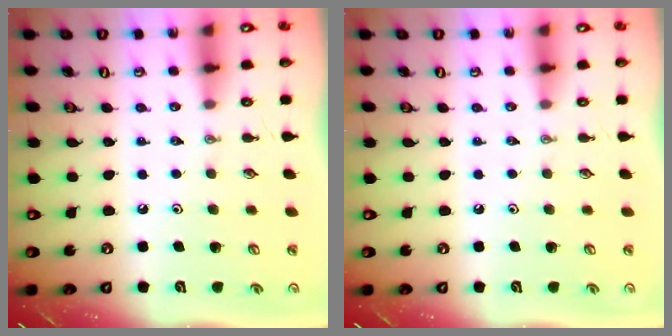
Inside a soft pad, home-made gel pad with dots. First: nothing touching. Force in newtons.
{"total": 0.0}